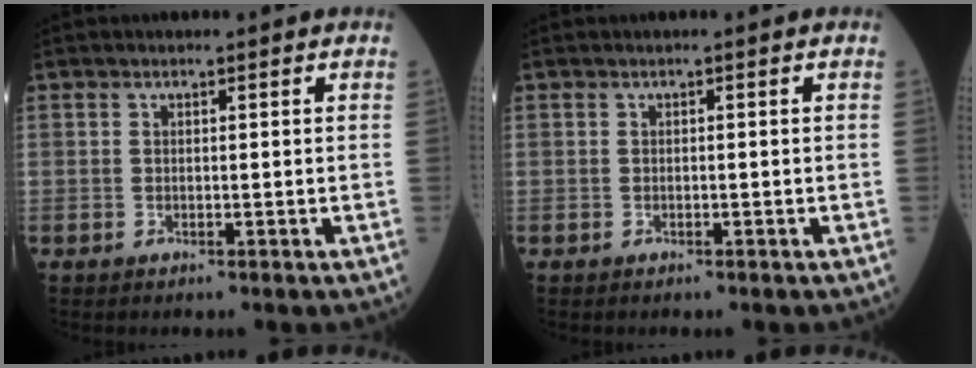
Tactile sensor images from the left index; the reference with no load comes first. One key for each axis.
{"total": 0.0}